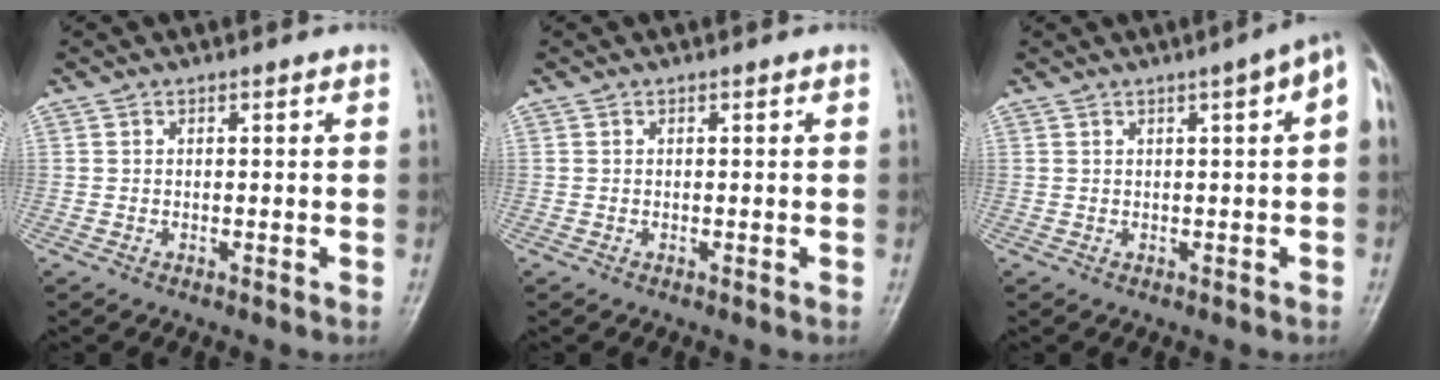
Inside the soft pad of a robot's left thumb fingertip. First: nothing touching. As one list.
[{"total": 0.0}, {"total": 5.4, "force": [1.2, 1.0, 5.2], "torque": [-0.056, 0.017, 0.007]}]